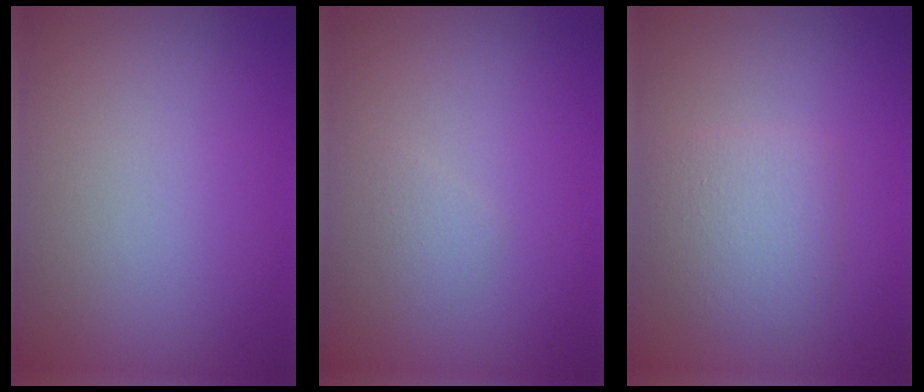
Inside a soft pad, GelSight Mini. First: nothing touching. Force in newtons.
{"total": 0.8, "press": 0.8, "slide": 0.1}
{"total": 2.9, "press": 2.9, "slide": 0.1}